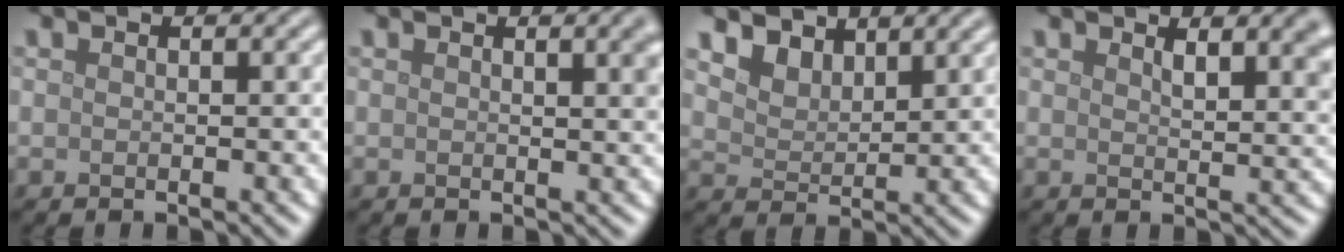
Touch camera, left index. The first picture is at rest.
{"total": 3.0, "force": [1.2, 1.0, 2.6], "torque": [-0.018, 0.008, 0.013]}
{"total": 3.9, "force": [3.2, 1.8, 1.2], "torque": [-0.042, -0.015, 0.068]}
{"total": 3.9, "force": [2.3, 1.4, 2.8], "torque": [-0.031, 0.000, 0.034]}